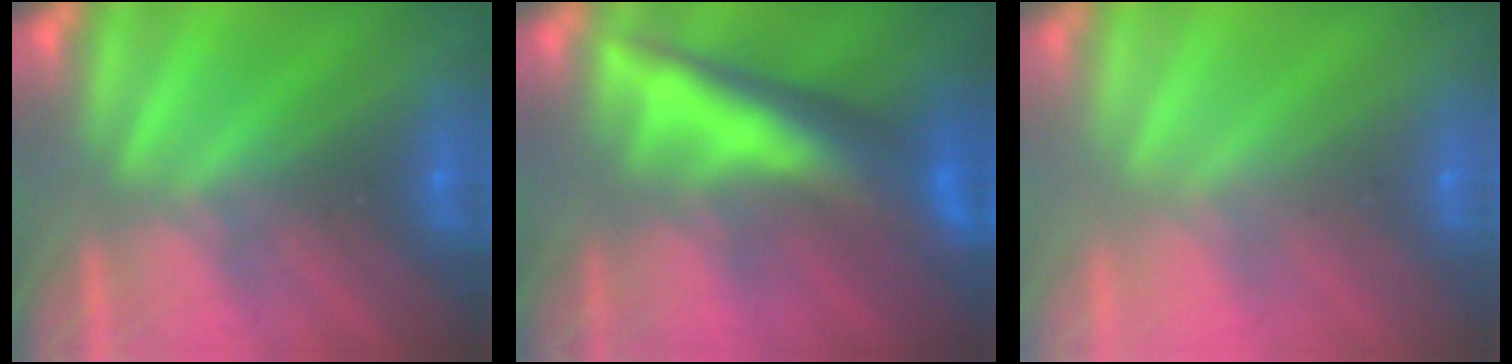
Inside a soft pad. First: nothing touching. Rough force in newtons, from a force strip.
{"total": 5.9}
{"total": 2.4}